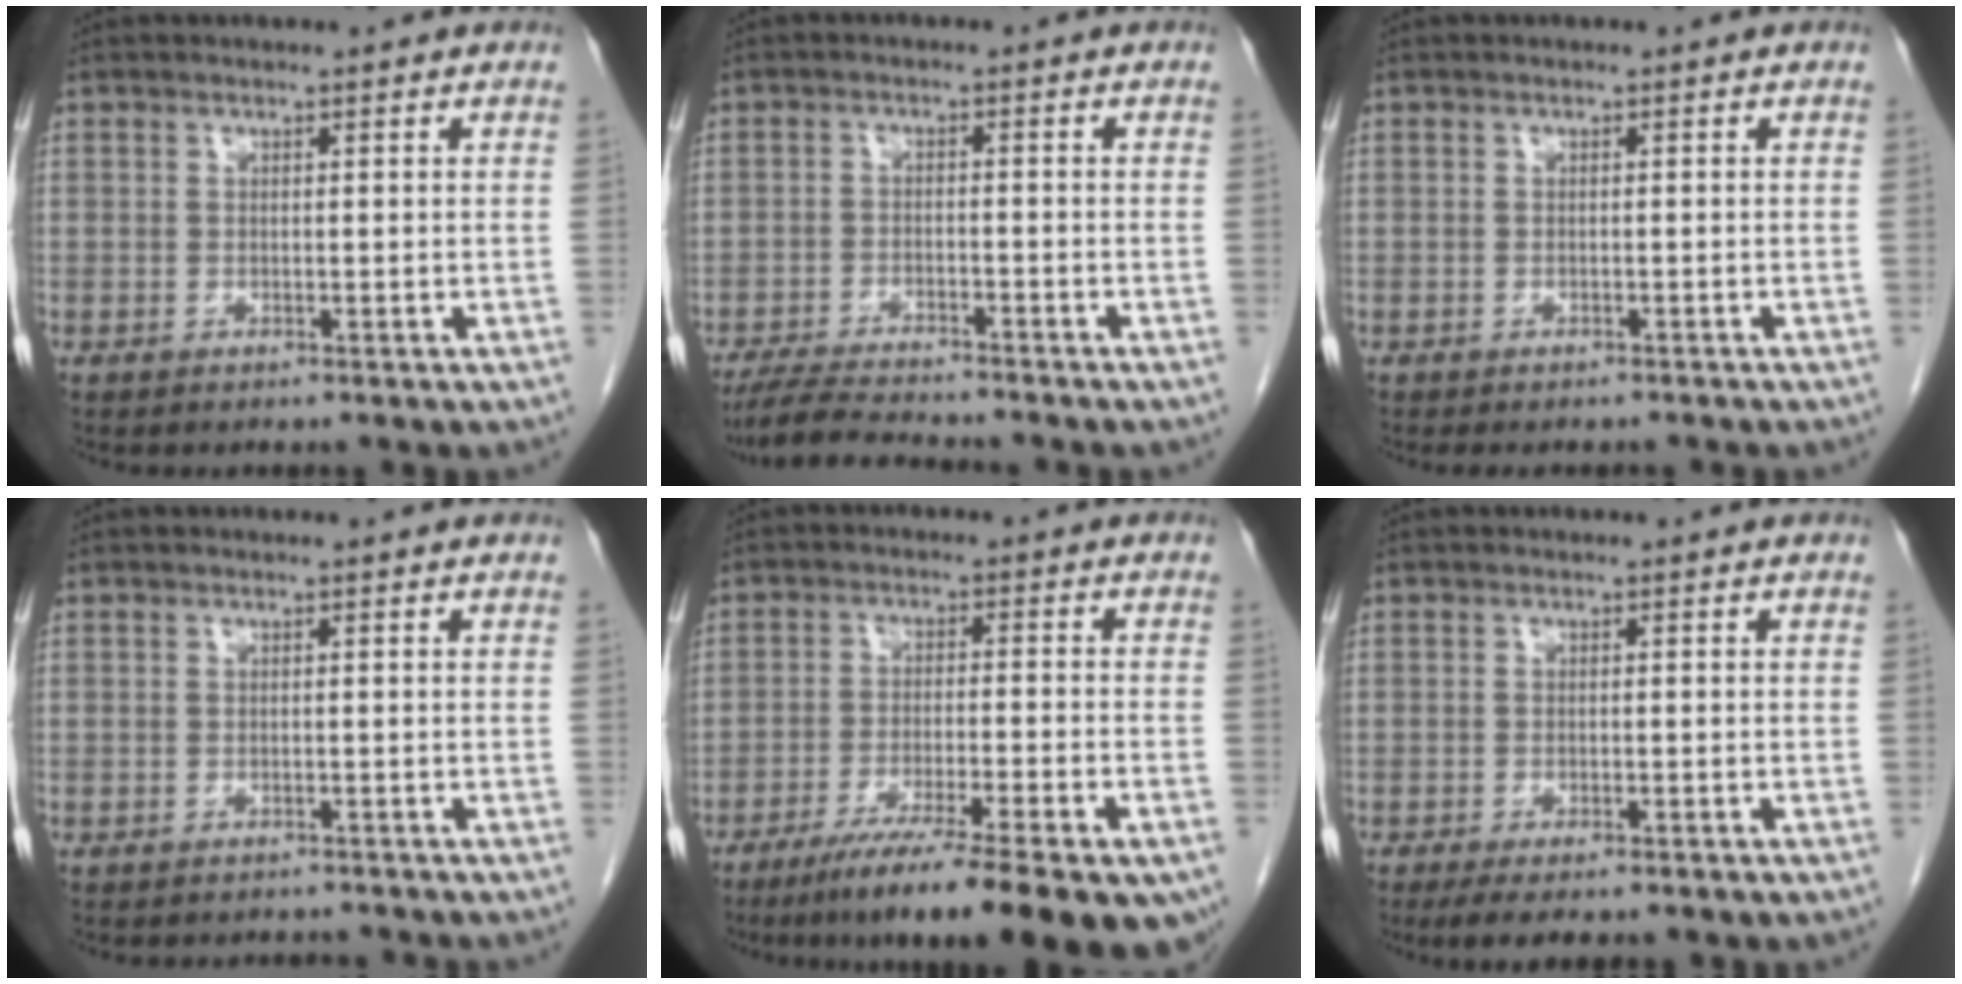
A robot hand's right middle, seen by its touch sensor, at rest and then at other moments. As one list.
[{"total": 7.9, "force": [-7.2, 0.5, 3.2], "torque": [-0.053, -0.021, -0.121]}, {"total": 4.5, "force": [-3.9, 1.7, 1.5], "torque": [-0.013, -0.002, -0.046]}, {"total": 3.0, "force": [-2.9, 1.0, 0.2], "torque": [0.000, -0.001, -0.037]}, {"total": 17.8, "force": [-12.8, 1.6, 12.3], "torque": [-0.133, -0.028, -0.196]}, {"total": 6.5, "force": [-4.8, 1.9, 3.9], "torque": [-0.050, -0.011, -0.065]}]